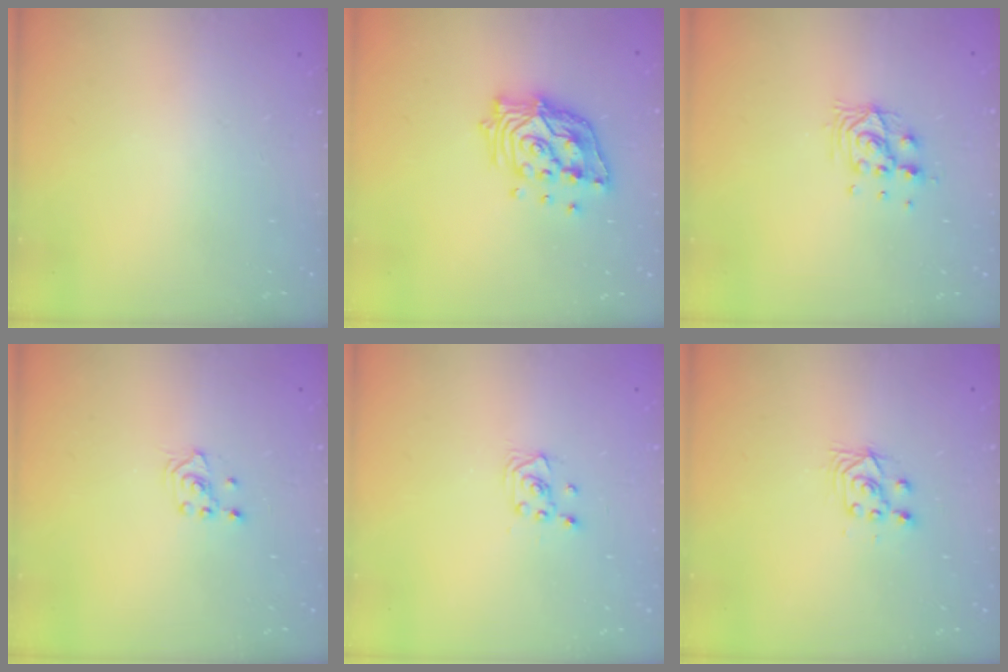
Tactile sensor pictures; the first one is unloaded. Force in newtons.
{"total": 14.8, "press": 14.7, "slide": 1.9}
{"total": 8.4, "press": 8.4, "slide": 0.6}
{"total": 2.1, "press": 2.1, "slide": 0.1}
{"total": 2.2, "press": 2.2, "slide": 0.3}
{"total": 4.1, "press": 3.9, "slide": 1.3}